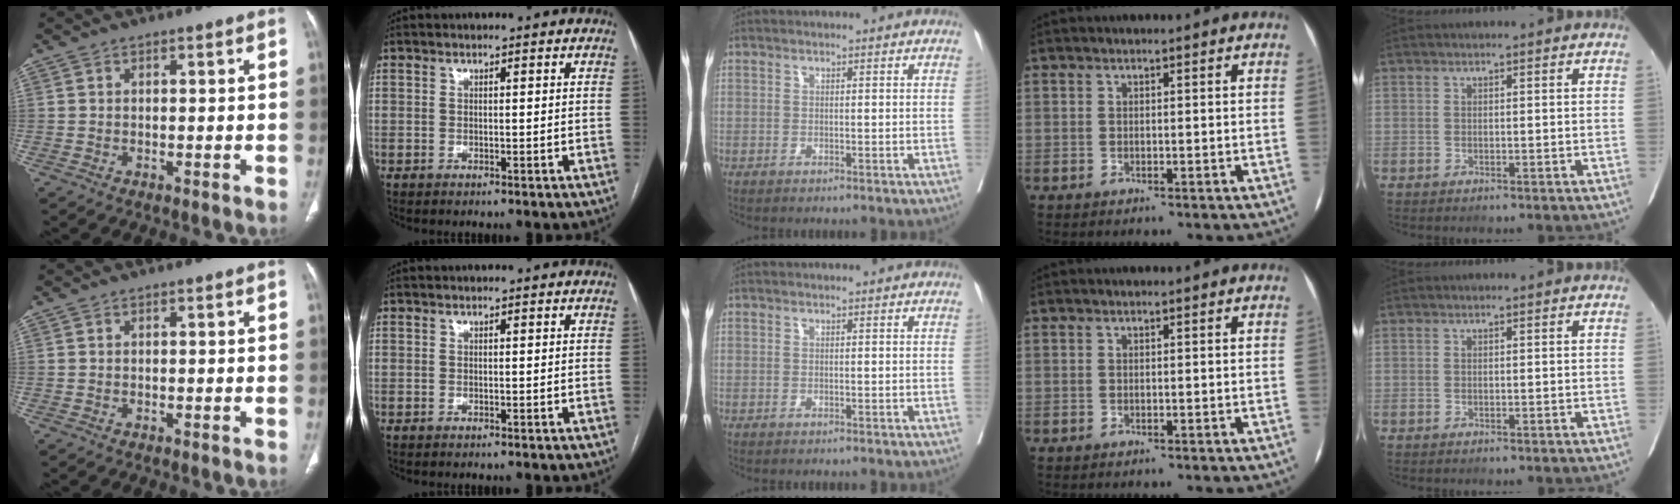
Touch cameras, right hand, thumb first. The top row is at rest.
{}